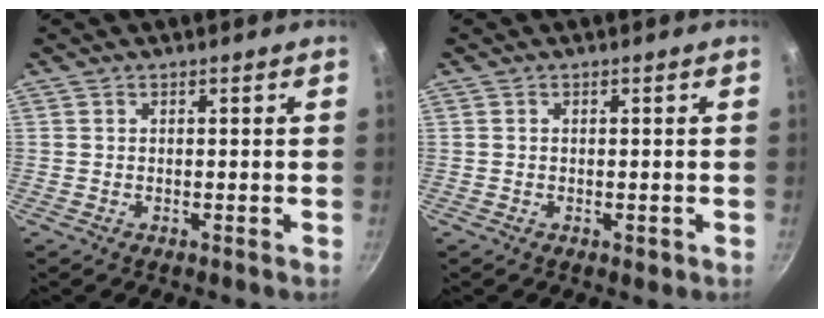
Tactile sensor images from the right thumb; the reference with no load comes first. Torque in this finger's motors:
{"motor_torque": [-0.36, -0.07, -0.41, 0.01, -0.08]}